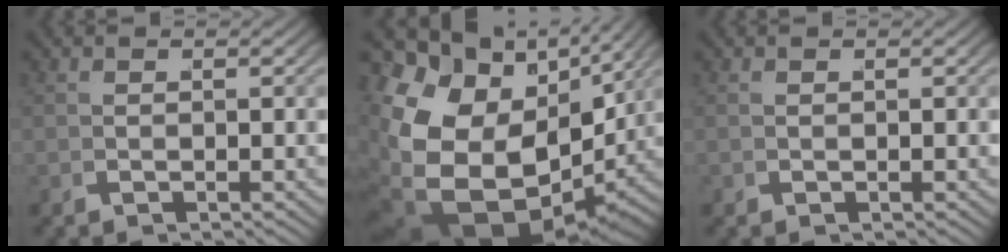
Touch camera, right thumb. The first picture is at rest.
{"total": 20.1, "force": [-1.2, 13.9, 14.4], "torque": [-0.312, -0.068, 0.021]}
{"total": 0.0}